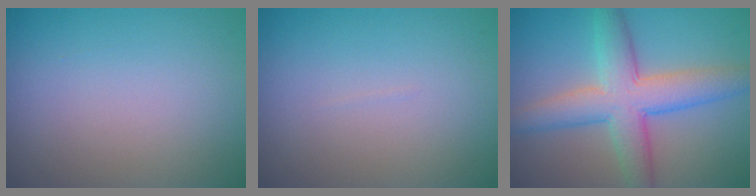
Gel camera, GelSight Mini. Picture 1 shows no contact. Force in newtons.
{"total": 0.0}
{"total": 6.9, "press": 6.9, "slide": 0.2}